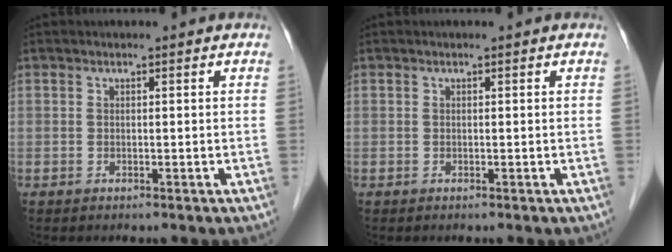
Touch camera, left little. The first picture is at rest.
{"total": 0.0}